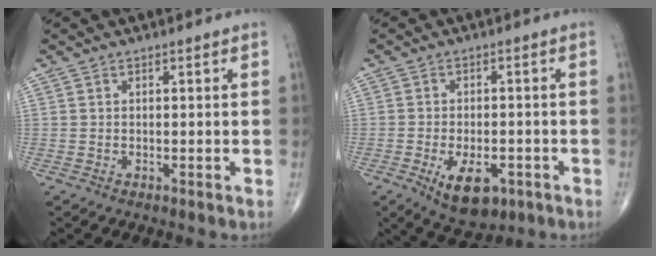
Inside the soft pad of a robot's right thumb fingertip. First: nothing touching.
{"total": 8.6, "force": [-3.6, 4.5, 6.4], "torque": [-0.090, 0.003, -0.046]}